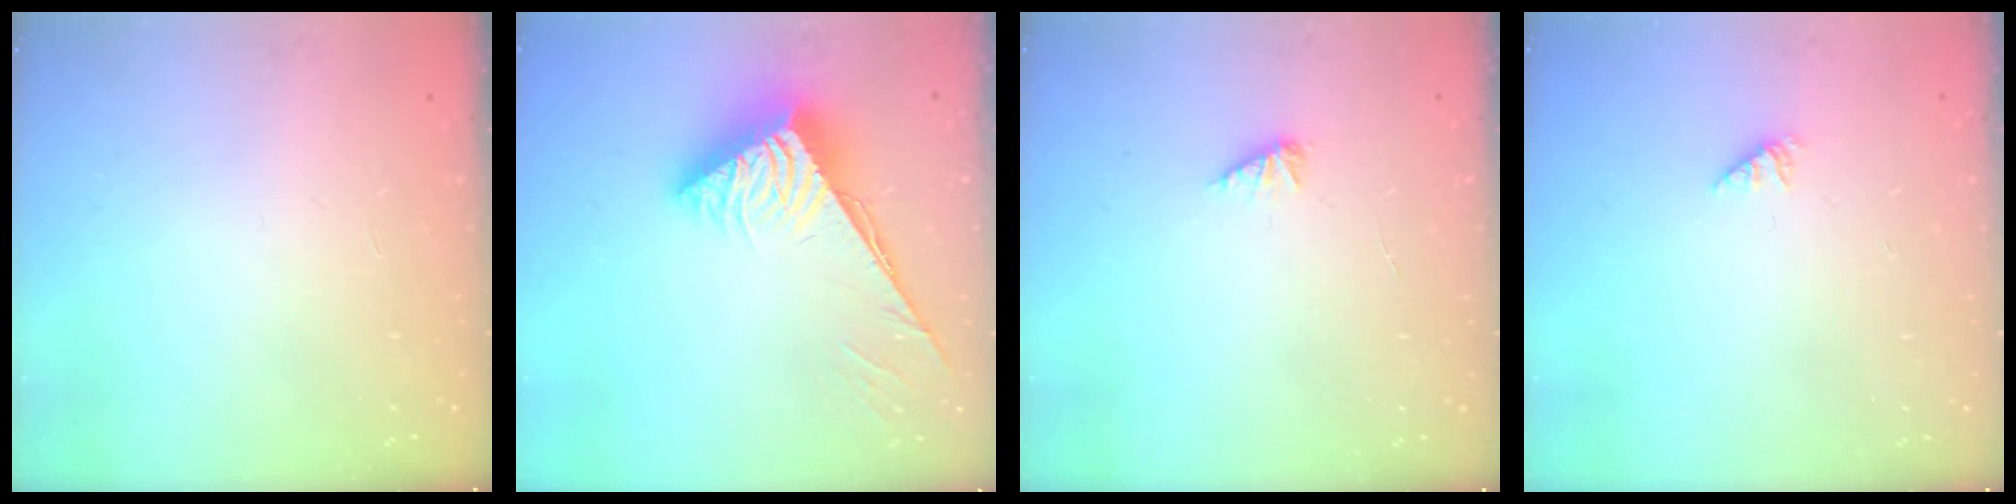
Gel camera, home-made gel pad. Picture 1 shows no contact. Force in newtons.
{"total": 7.3, "press": 7.3, "slide": 0.2}
{"total": 2.0, "press": 2.0, "slide": 0.3}
{"total": 1.1, "press": 1.1, "slide": 0.1}